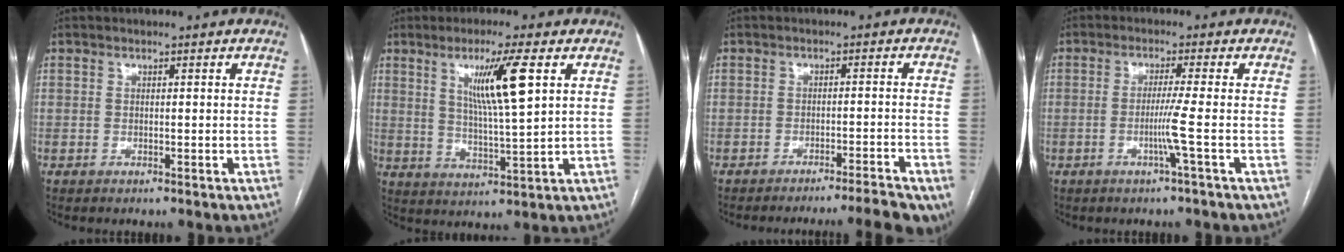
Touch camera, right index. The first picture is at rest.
{"total": 9.3, "force": [3.6, -0.3, 8.6], "torque": [-0.153, -0.007, 0.065]}
{"total": 10.4, "force": [-9.5, -1.1, 4.3], "torque": [-0.036, -0.011, -0.121]}
{"total": 4.2, "force": [-1.3, -1.6, 3.6], "torque": [-0.070, -0.007, -0.025]}